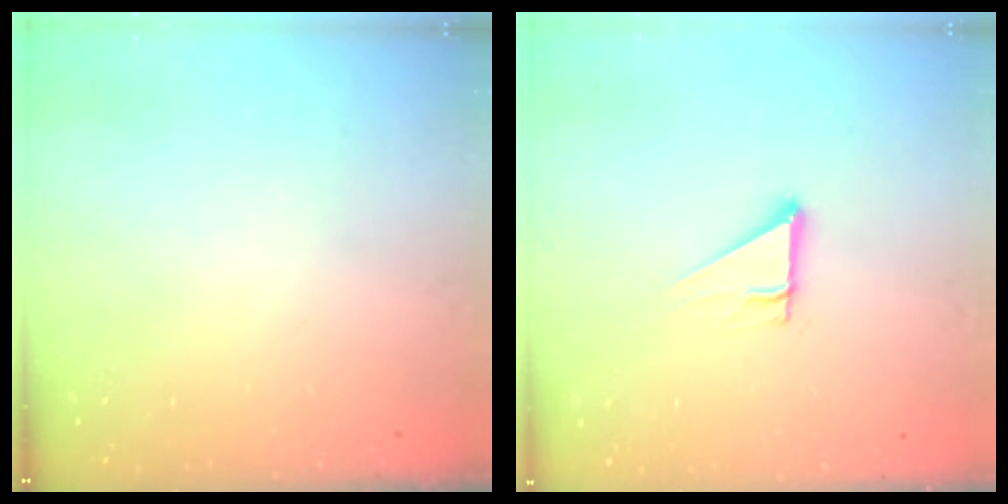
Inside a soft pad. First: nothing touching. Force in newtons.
{"total": 4.2, "press": 4.2, "slide": 0.3}